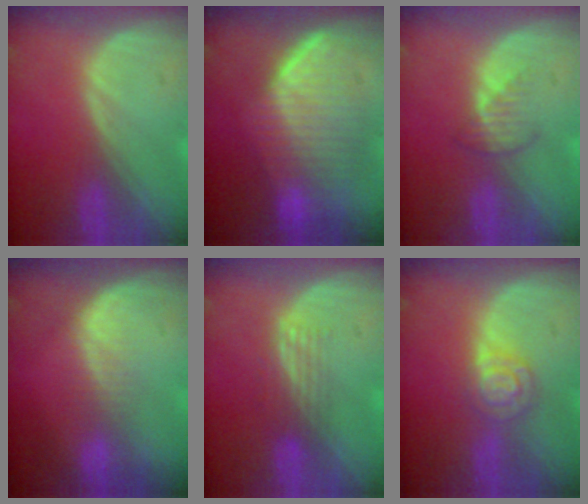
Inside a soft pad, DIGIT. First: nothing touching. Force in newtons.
{"total": 8.9, "press": 8.7, "slide": 2.0}
{"total": 2.5, "press": 2.5, "slide": 0.3}
{"total": 3.1, "press": 2.6, "slide": 1.7}
{"total": 3.3, "press": 2.8, "slide": 1.8}
{"total": 4.7, "press": 4.2, "slide": 2.1}